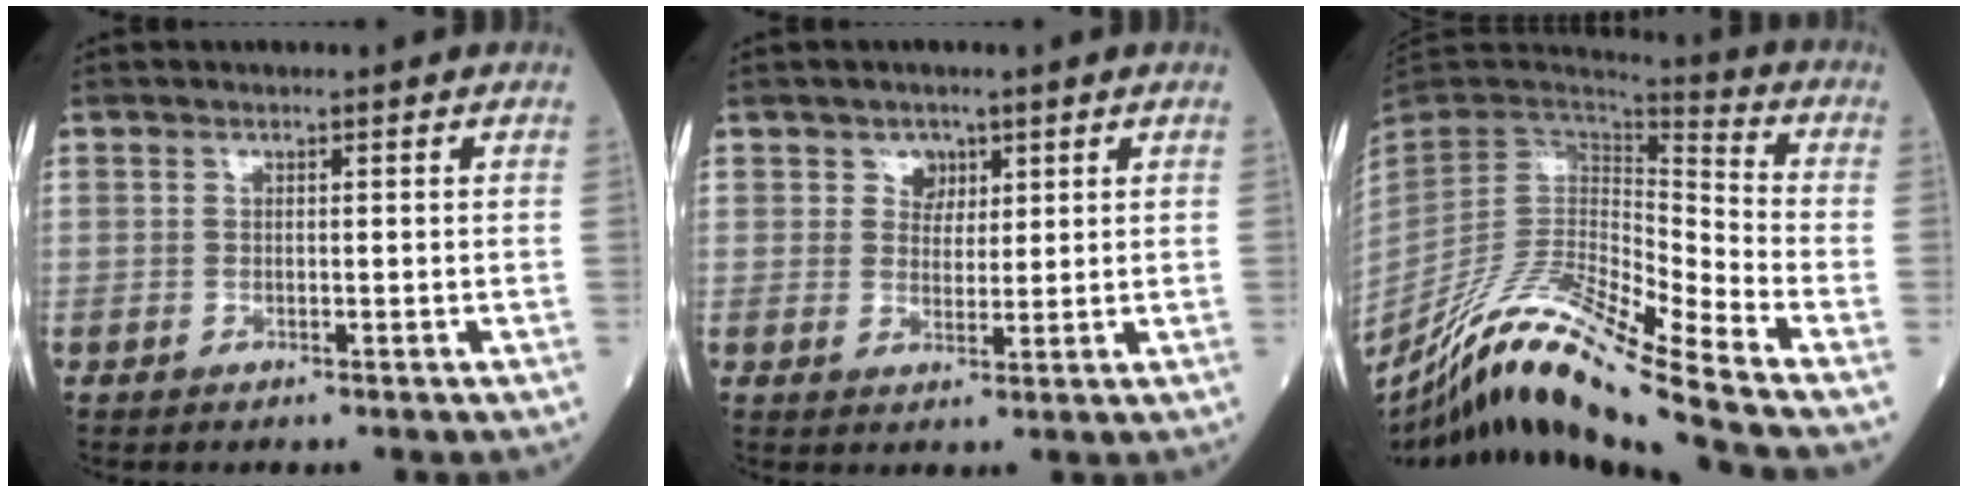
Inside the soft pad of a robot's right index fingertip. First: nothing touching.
{"total": 2.9, "force": [1.6, 2.4, 0.8], "torque": [-0.007, 0.002, 0.024]}
{"total": 18.8, "force": [-15.3, -1.0, 10.8], "torque": [-0.214, -0.005, -0.283]}